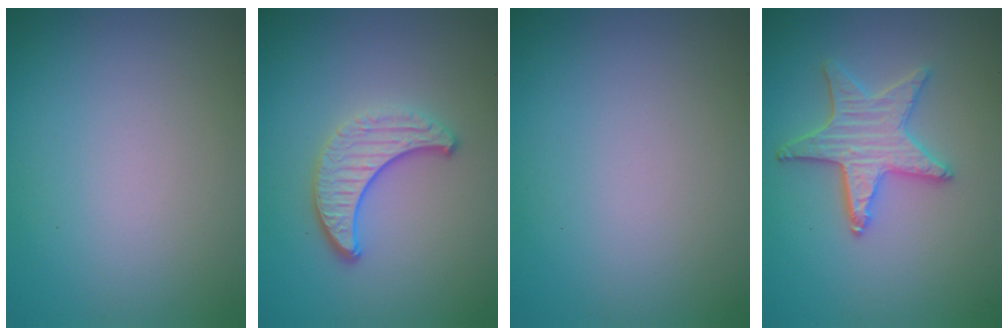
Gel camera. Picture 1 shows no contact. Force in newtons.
{"total": 3.3, "press": 2.8, "slide": 1.7}
{"total": 0.0}
{"total": 4.2, "press": 3.9, "slide": 1.4}